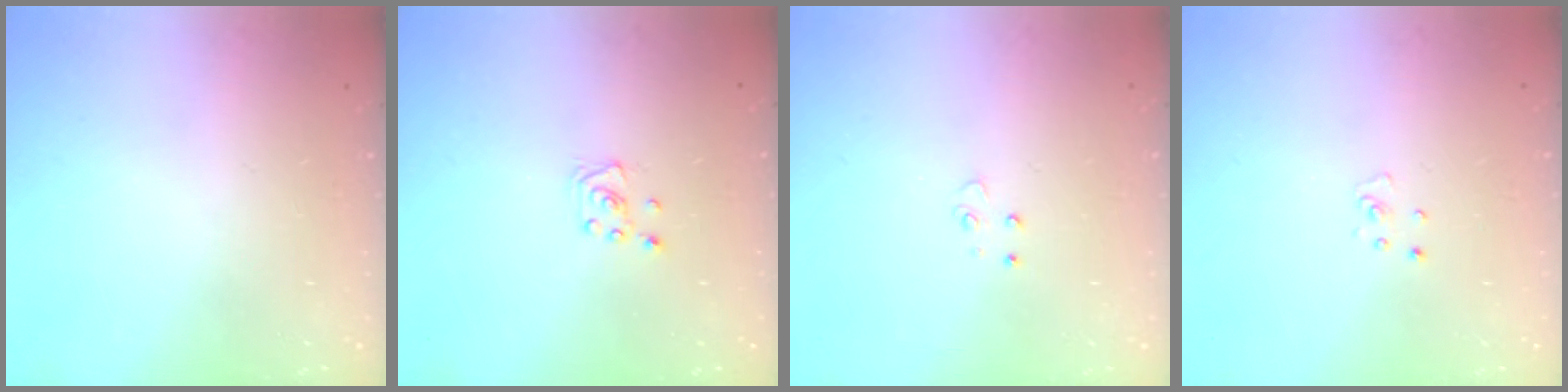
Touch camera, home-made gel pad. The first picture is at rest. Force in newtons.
{"total": 3.0, "press": 2.9, "slide": 0.3}
{"total": 4.1, "press": 4.1, "slide": 0.5}
{"total": 2.3, "press": 2.3, "slide": 0.2}